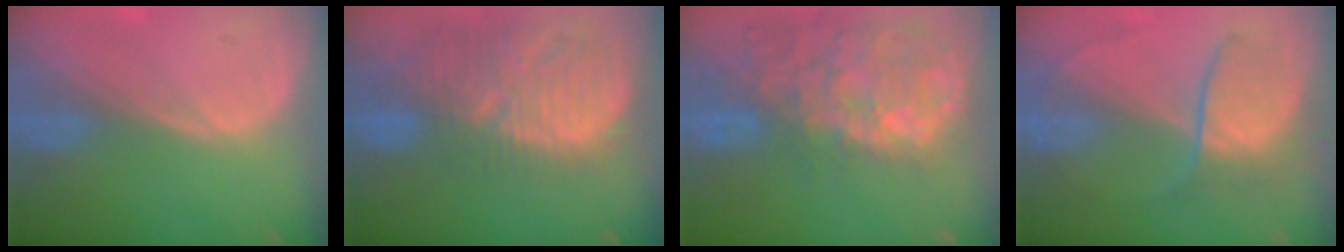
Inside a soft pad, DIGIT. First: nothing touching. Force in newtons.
{"total": 12.8, "press": 11.3, "slide": 6.2}
{"total": 14.2, "press": 11.6, "slide": 8.3}
{"total": 6.4, "press": 6.3, "slide": 0.7}